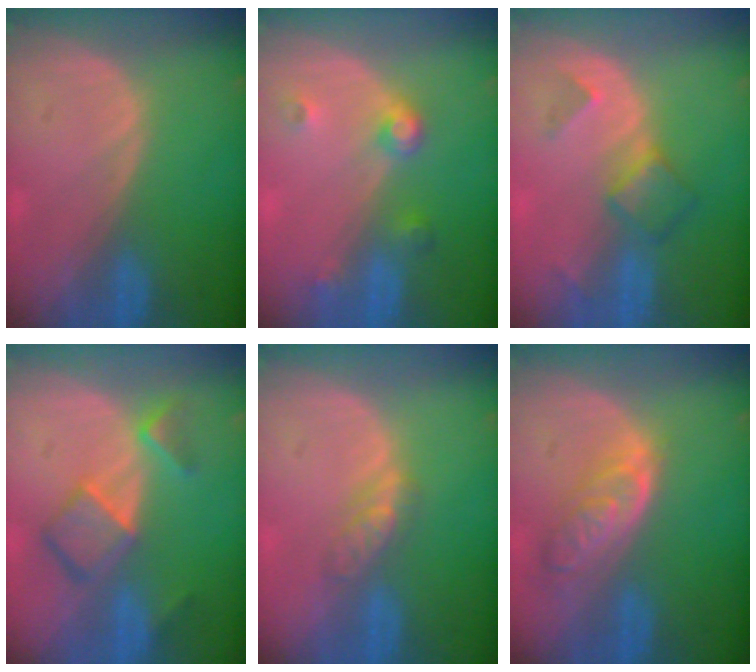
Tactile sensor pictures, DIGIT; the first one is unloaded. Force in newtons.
{"total": 3.8, "press": 3.5, "slide": 1.5}
{"total": 4.6, "press": 4.6, "slide": 0.9}
{"total": 7.2, "press": 6.2, "slide": 3.7}
{"total": 3.5, "press": 3.3, "slide": 1.4}
{"total": 6.4, "press": 5.7, "slide": 2.9}